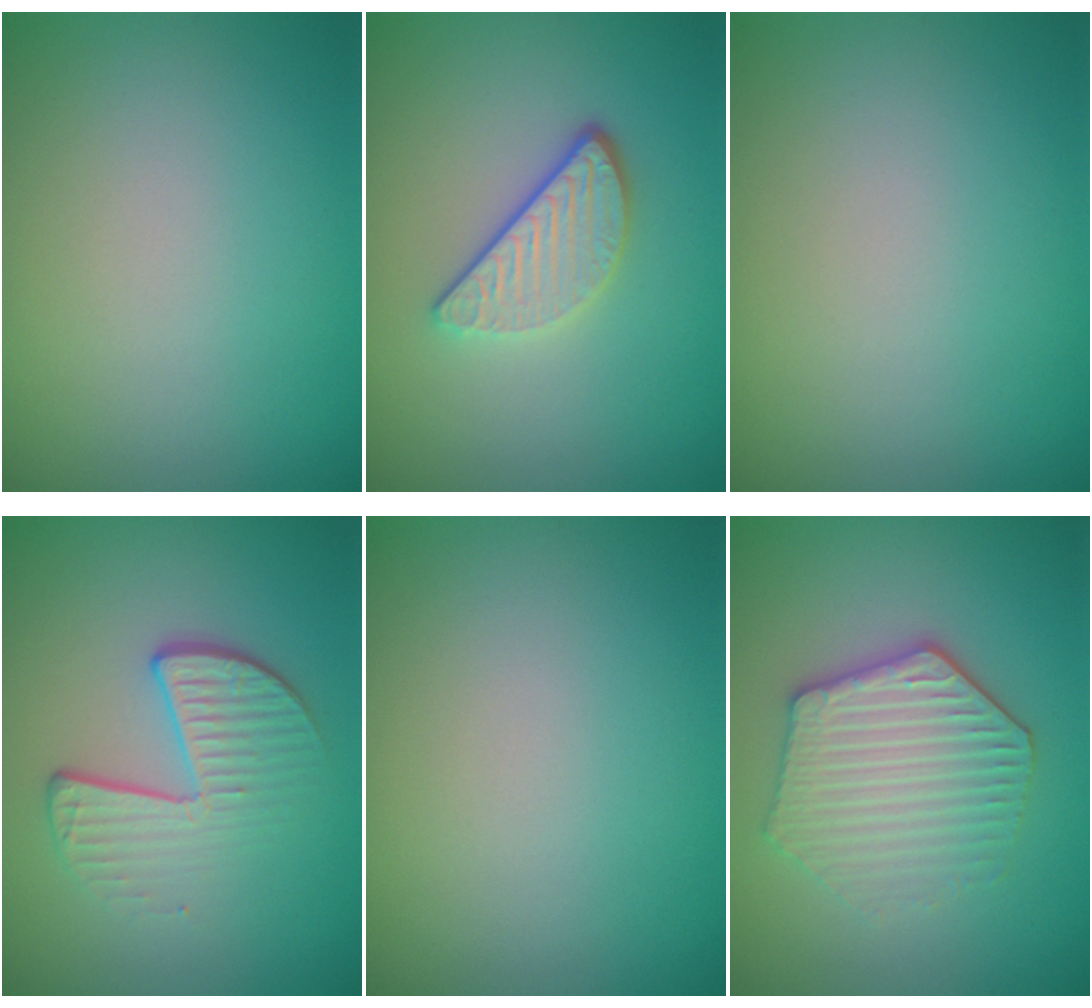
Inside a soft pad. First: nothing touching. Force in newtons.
{"total": 3.3, "press": 2.7, "slide": 1.9}
{"total": 0.0}
{"total": 4.1, "press": 2.8, "slide": 2.9}
{"total": 0.0}
{"total": 4.4, "press": 4.1, "slide": 1.7}